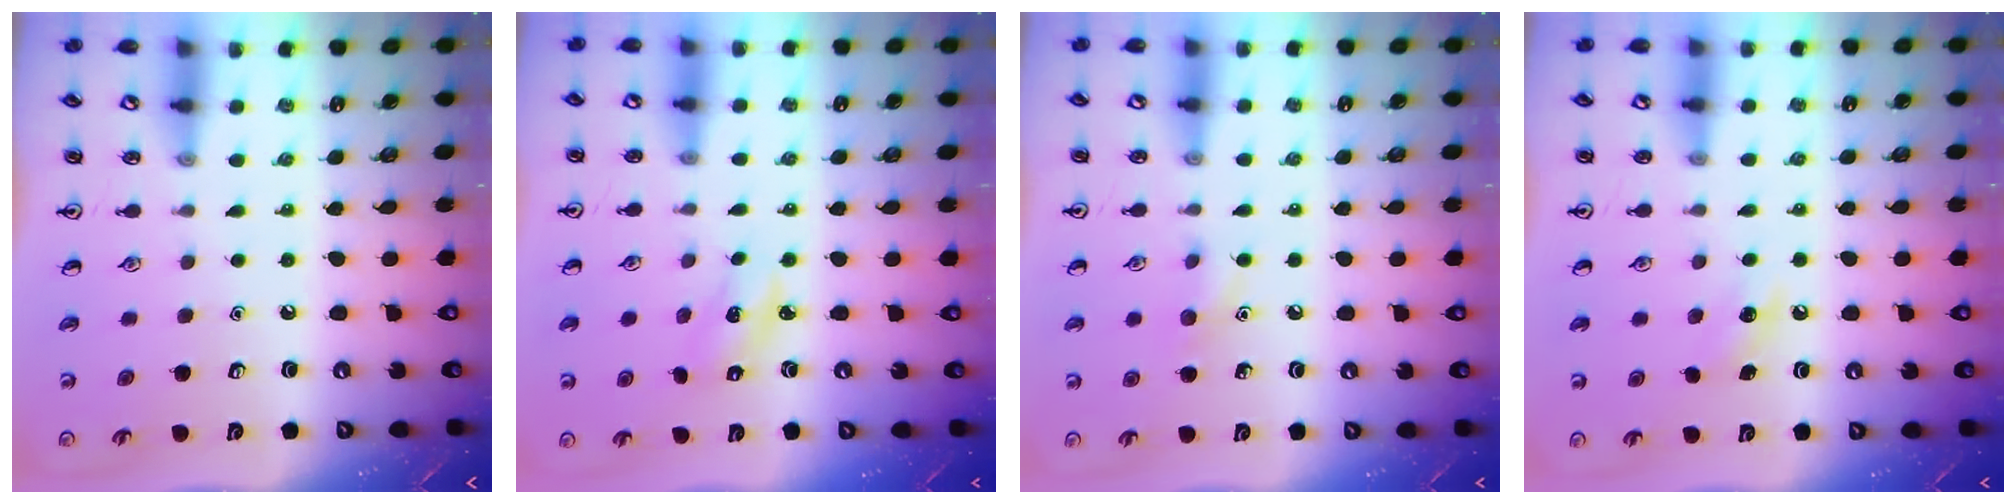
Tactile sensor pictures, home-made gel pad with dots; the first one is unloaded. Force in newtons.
{"total": 2.2, "press": 2.1, "slide": 0.4}
{"total": 5.7, "press": 5.4, "slide": 1.7}
{"total": 4.8, "press": 4.5, "slide": 1.6}